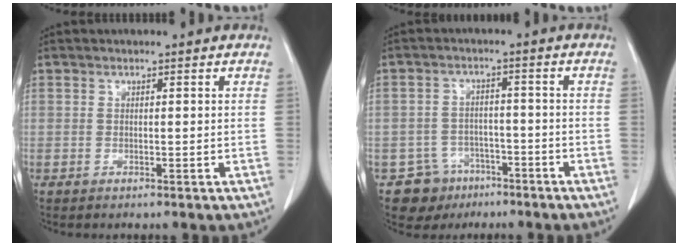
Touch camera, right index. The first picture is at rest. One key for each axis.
{"total": 6.3, "fx": -3.9, "fy": 5.0, "fz": 0.0, "tx": 0.010, "ty": 0.012, "tz": -0.053}